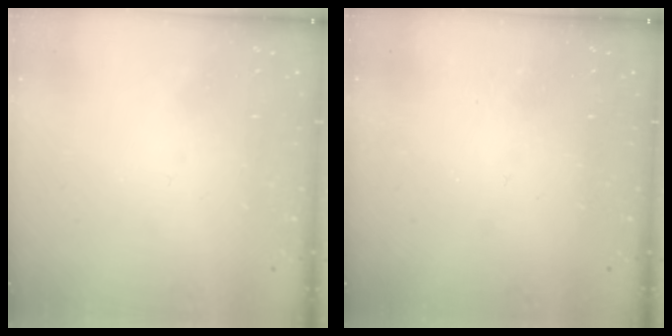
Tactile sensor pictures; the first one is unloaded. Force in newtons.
{"total": 0.0}